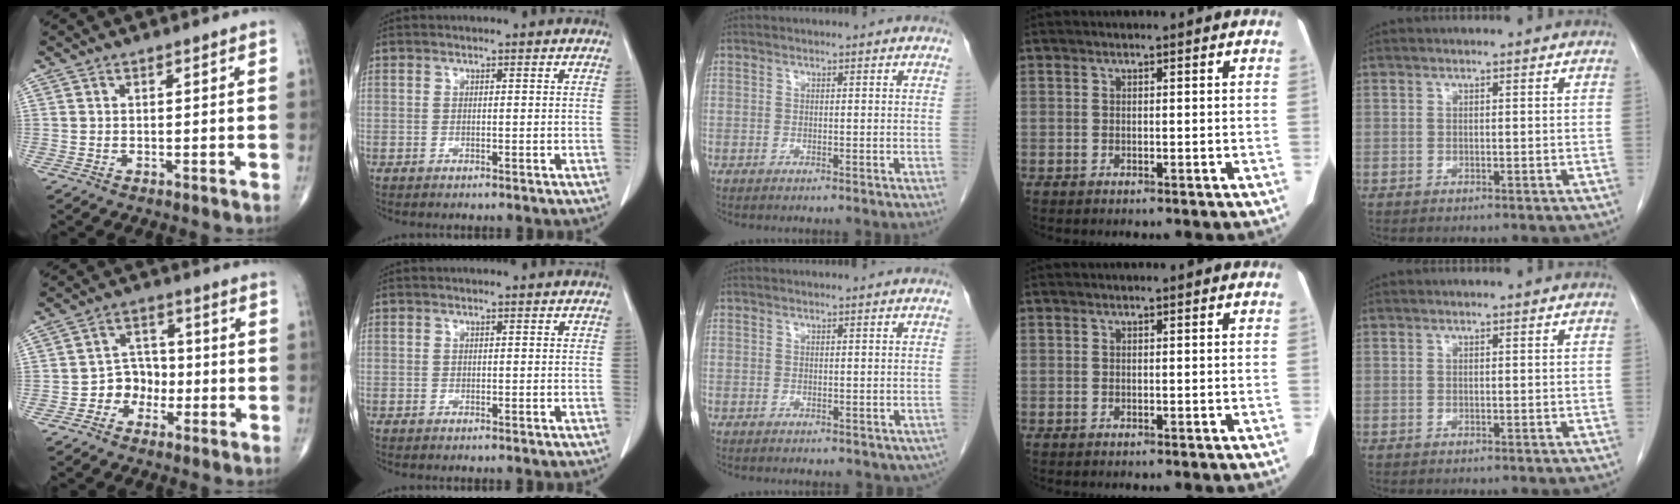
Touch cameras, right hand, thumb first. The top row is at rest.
{"thumb": {"total": 5.8, "force": [-2.2, 4.8, 2.4], "torque": [-0.006, 0.028, -0.049]}, "middle": {"total": 1.8, "force": [-0.6, 1.4, 0.9], "torque": [0.000, 0.002, -0.001]}}